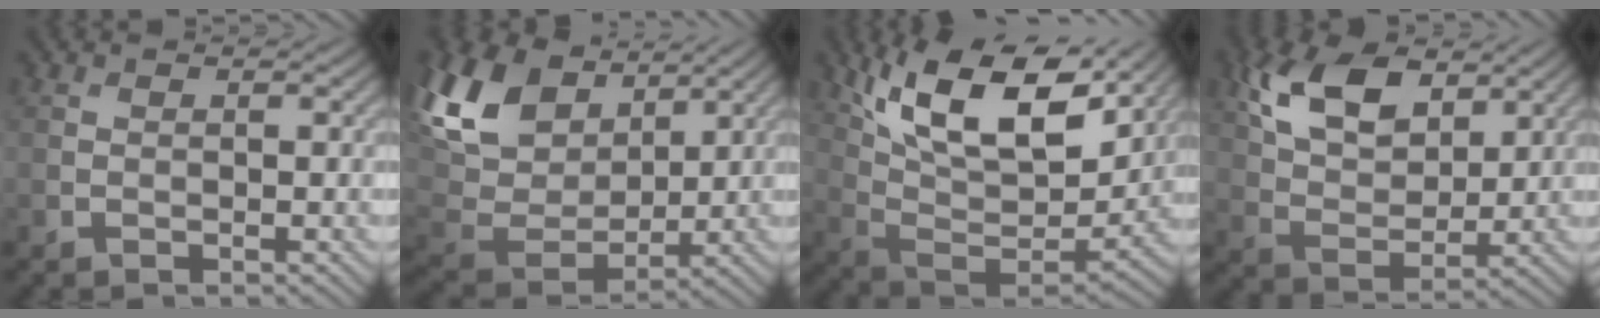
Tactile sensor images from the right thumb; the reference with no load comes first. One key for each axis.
{"total": 14.8, "fx": 7.8, "fy": 8.9, "fz": 8.9, "tx": -0.246, "ty": 0.039, "tz": 0.145}
{"total": 15.6, "fx": 8.8, "fy": 6.8, "fz": 11.0, "tx": -0.223, "ty": 0.010, "tz": 0.152}
{"total": 11.3, "fx": 5.5, "fy": 6.3, "fz": 7.6, "tx": -0.169, "ty": 0.012, "tz": 0.105}